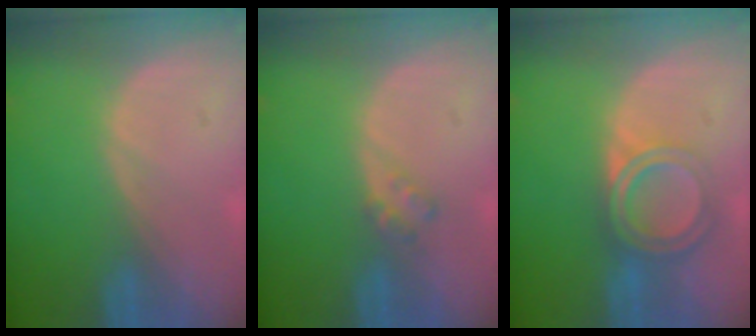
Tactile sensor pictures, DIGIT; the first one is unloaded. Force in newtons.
{"total": 2.0, "press": 2.0, "slide": 0.2}
{"total": 6.4, "press": 5.4, "slide": 3.4}